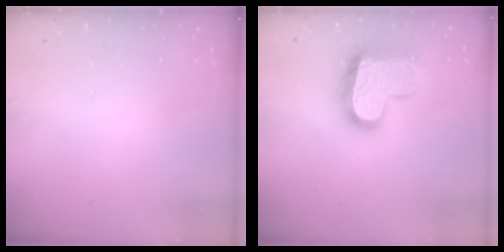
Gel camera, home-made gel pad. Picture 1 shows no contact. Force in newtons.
{"total": 17.1, "press": 17.0, "slide": 1.1}